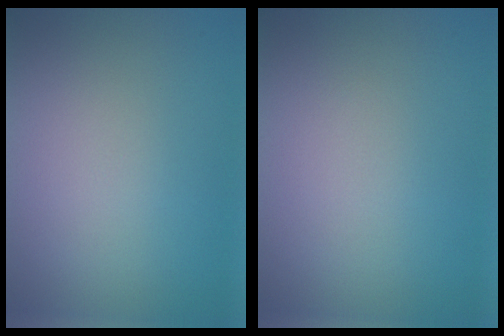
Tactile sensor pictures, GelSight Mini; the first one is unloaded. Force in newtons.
{"total": 0.0}